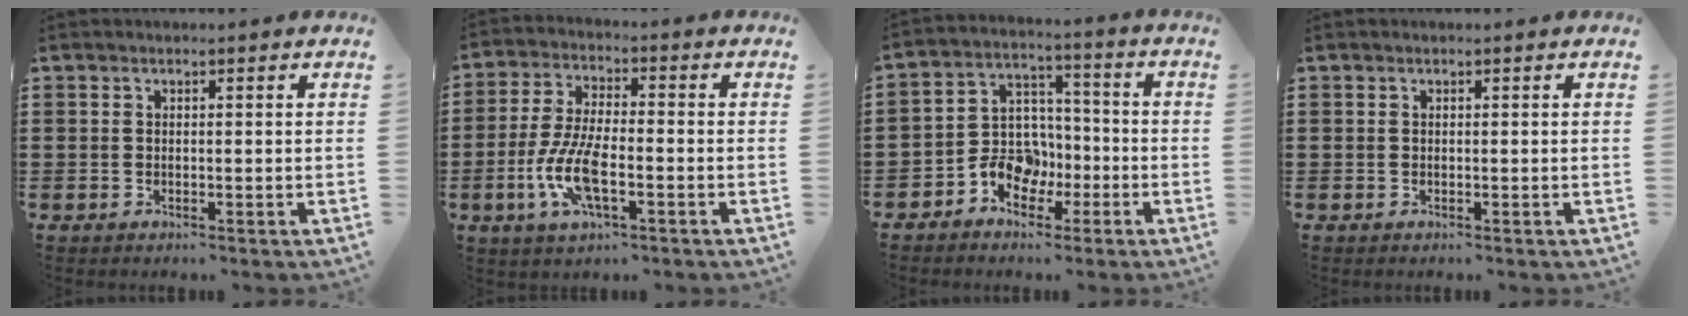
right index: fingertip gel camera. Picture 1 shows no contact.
{"total": 9.0, "force": [-3.1, 3.1, 7.8], "torque": [-0.182, -0.017, -0.062]}
{"total": 7.6, "force": [-3.2, 6.1, 3.2], "torque": [-0.077, 0.021, -0.058]}
{"total": 0.0}